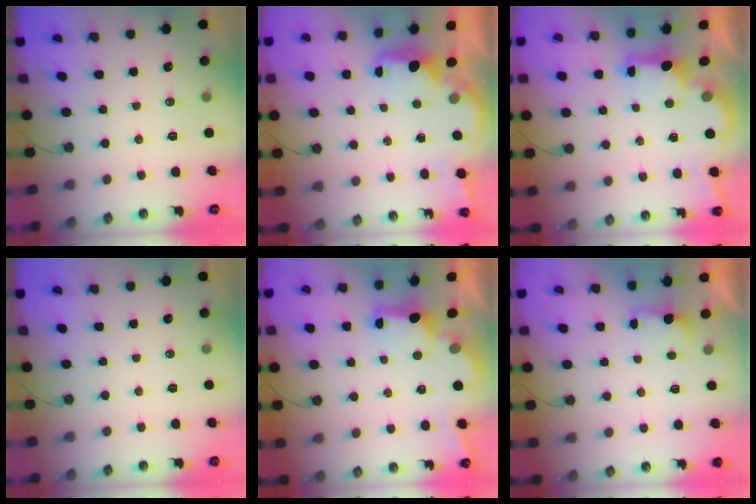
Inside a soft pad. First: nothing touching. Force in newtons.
{"total": 2.0, "press": 2.0, "slide": 0.5}
{"total": 2.9, "press": 2.7, "slide": 0.9}
{"total": 0.0}
{"total": 2.9, "press": 2.8, "slide": 0.9}
{"total": 2.6, "press": 2.4, "slide": 0.9}